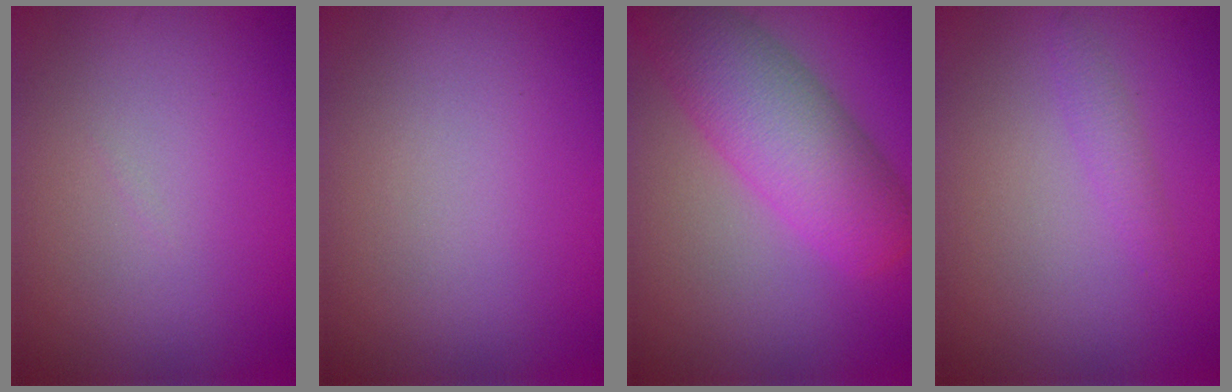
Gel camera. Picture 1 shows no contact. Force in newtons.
{"total": 0.0}
{"total": 7.7, "press": 7.7, "slide": 0.3}
{"total": 1.2, "press": 1.2, "slide": 0.0}